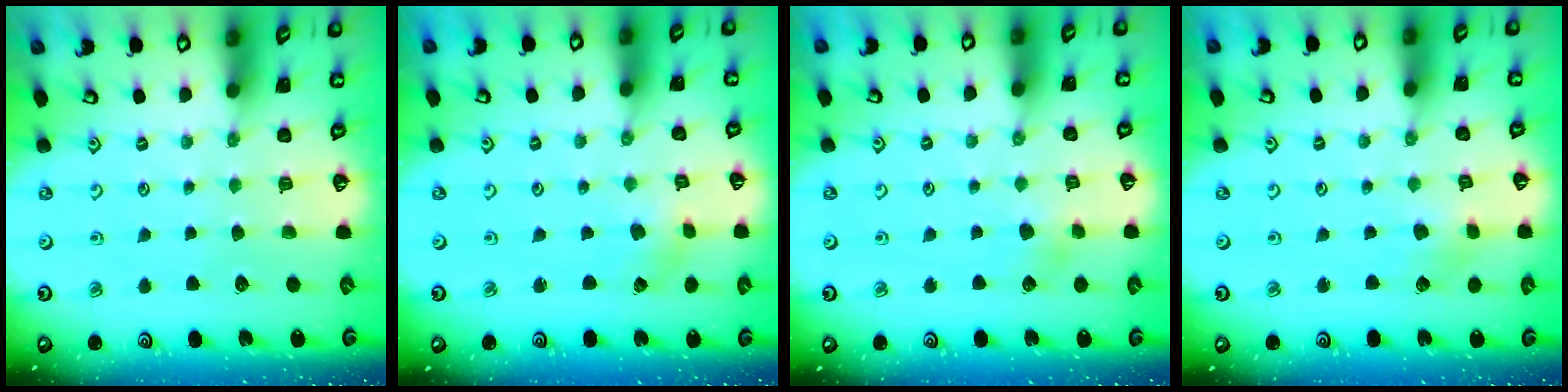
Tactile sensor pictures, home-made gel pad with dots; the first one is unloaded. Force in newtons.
{"total": 0.0}
{"total": 4.3, "press": 4.3, "slide": 0.4}
{"total": 2.7, "press": 2.7, "slide": 0.3}